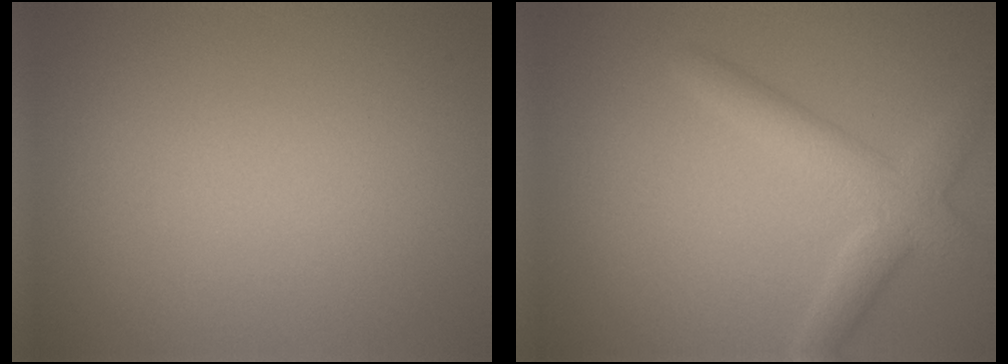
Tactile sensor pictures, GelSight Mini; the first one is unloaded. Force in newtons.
{"total": 3.7, "press": 3.7, "slide": 0.1}